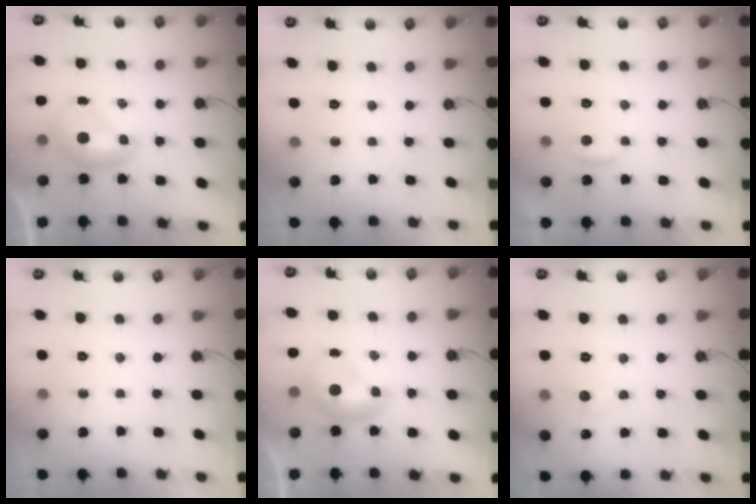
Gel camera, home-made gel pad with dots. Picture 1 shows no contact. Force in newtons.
{"total": 0.0}
{"total": 1.9, "press": 1.9, "slide": 0.4}
{"total": 0.0}
{"total": 0.0}
{"total": 1.9, "press": 1.7, "slide": 0.8}